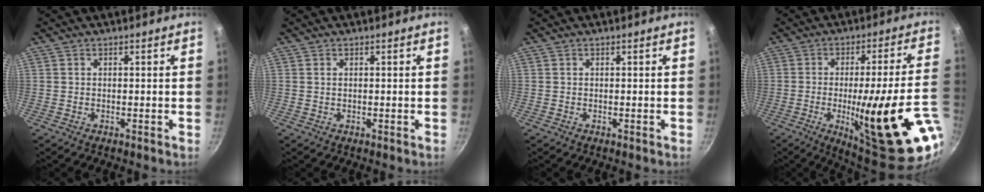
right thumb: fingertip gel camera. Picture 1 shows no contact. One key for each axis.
{"total": 0.6, "fx": 0.2, "fy": 0.4, "fz": 0.4, "tx": -0.006, "ty": 0.002, "tz": 0.004}
{"total": 0.0}
{"total": 25.2, "fx": -6.1, "fy": 4.3, "fz": 24.1, "tx": -0.316, "ty": 0.000, "tz": -0.070}